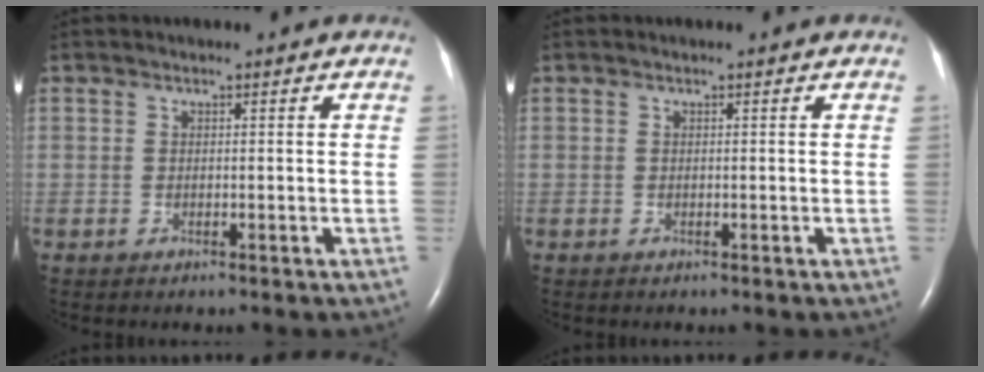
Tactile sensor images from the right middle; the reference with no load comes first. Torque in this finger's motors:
{"motor_torque": [0.00, 0.00, 0.00, 0.00]}